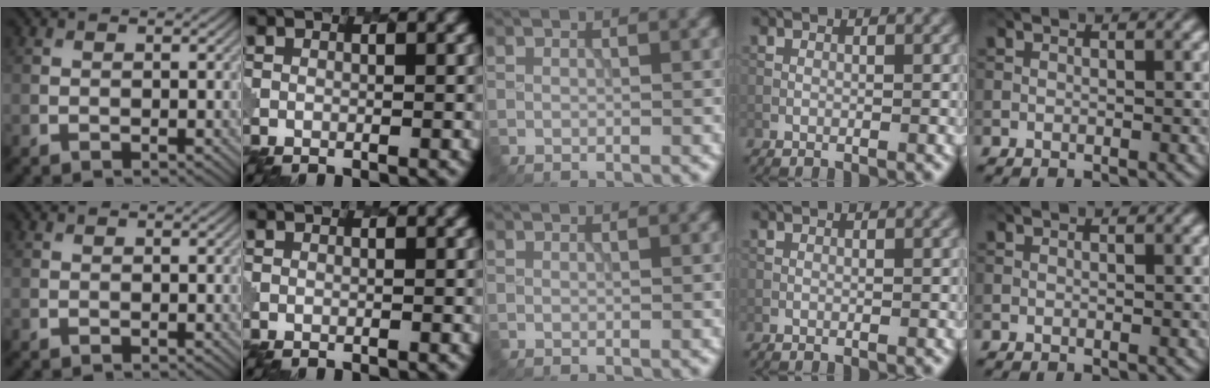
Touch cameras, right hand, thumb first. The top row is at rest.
{}